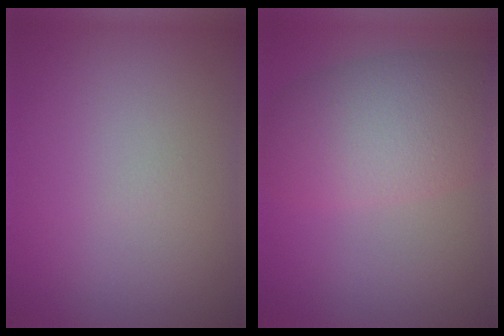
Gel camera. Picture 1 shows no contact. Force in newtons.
{"total": 7.6, "press": 7.6, "slide": 0.3}